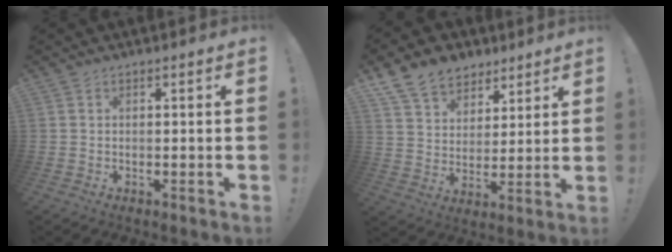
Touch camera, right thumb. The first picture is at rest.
{"total": 12.5, "force": [8.6, 8.5, 3.4], "torque": [-0.063, -0.054, 0.169]}